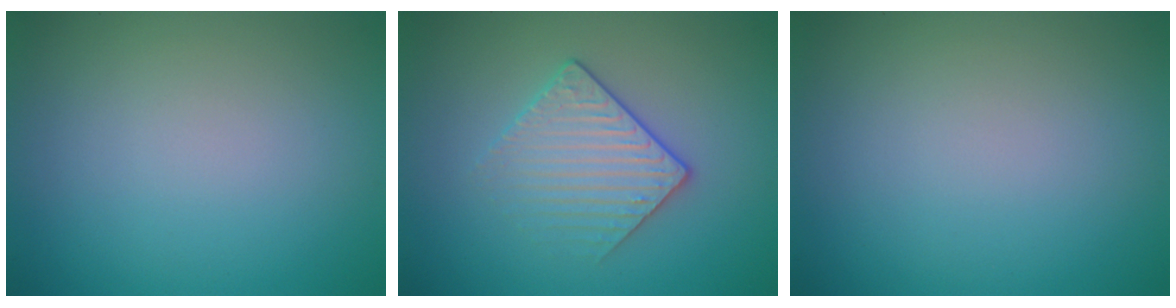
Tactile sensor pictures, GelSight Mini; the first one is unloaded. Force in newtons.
{"total": 2.9, "press": 2.6, "slide": 1.2}
{"total": 0.0}